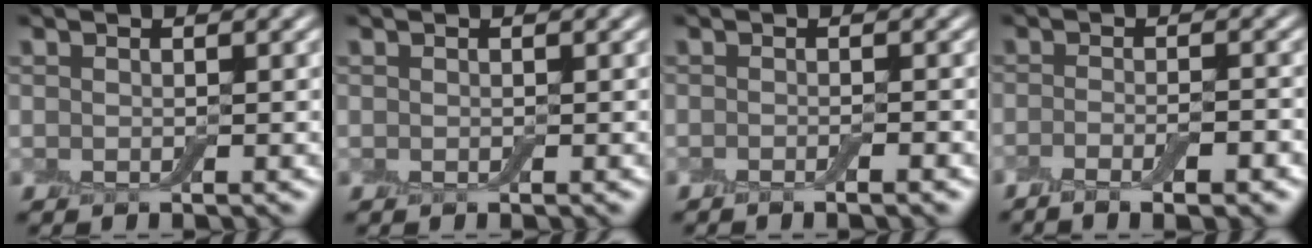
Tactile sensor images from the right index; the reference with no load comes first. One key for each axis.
{"total": 0.0}
{"total": 1.6, "fx": -0.9, "fy": 0.2, "fz": 1.3, "tx": -0.017, "ty": 0.000, "tz": -0.014}
{"total": 4.3, "fx": -2.3, "fy": 1.1, "fz": 3.5, "tx": -0.055, "ty": 0.001, "tz": -0.035}